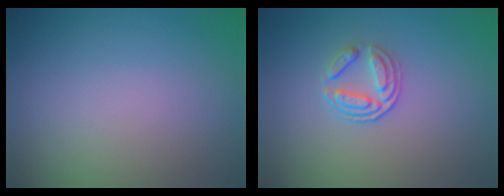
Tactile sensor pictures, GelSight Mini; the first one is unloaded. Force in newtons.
{"total": 2.4, "press": 1.9, "slide": 1.5}